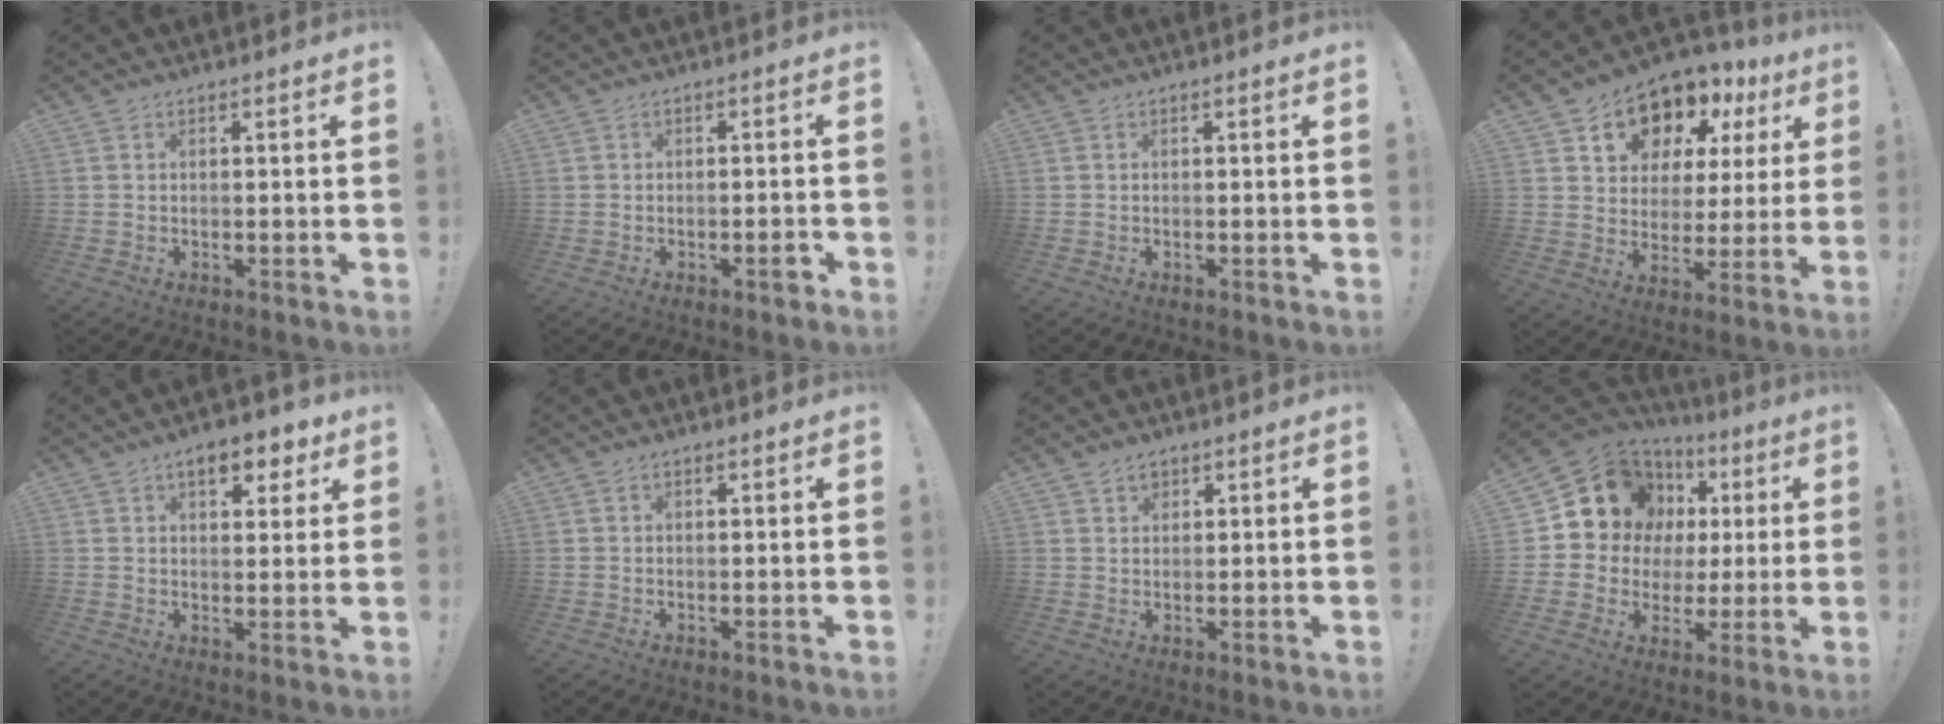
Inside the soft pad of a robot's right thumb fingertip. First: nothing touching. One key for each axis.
{"total": 2.7, "fx": -1.5, "fy": 1.5, "fz": 1.7, "tx": -0.019, "ty": 0.008, "tz": -0.027}
{"total": 0.0}
{"total": 12.1, "fx": 9.1, "fy": 7.2, "fz": 3.3, "tx": -0.056, "ty": -0.081, "tz": 0.173}
{"total": 8.0, "fx": 4.6, "fy": 3.8, "fz": 5.2, "tx": -0.059, "ty": -0.017, "tz": 0.077}
{"total": 0.6, "fx": 0.4, "fy": 0.3, "fz": 0.3, "tx": -0.001, "ty": 0.000, "tz": 0.007}
{"total": 2.8, "fx": 2.0, "fy": 1.9, "fz": 0.8, "tx": -0.003, "ty": -0.012, "tz": 0.033}
{"total": 13.1, "fx": 6.3, "fy": 10.5, "fz": 4.7, "tx": -0.074, "ty": -0.054, "tz": 0.136}